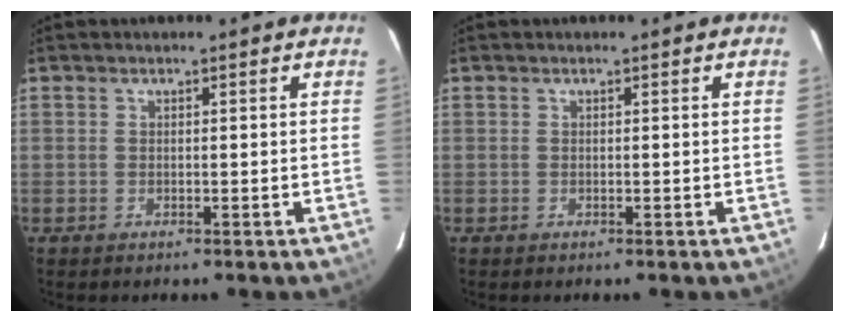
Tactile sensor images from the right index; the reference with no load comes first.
{"total": 0.0}